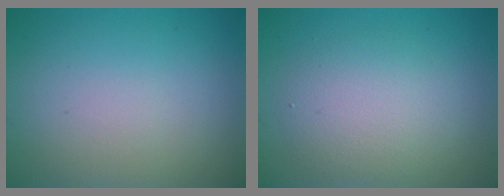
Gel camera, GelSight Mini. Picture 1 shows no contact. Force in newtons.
{"total": 3.9, "press": 3.9, "slide": 0.5}